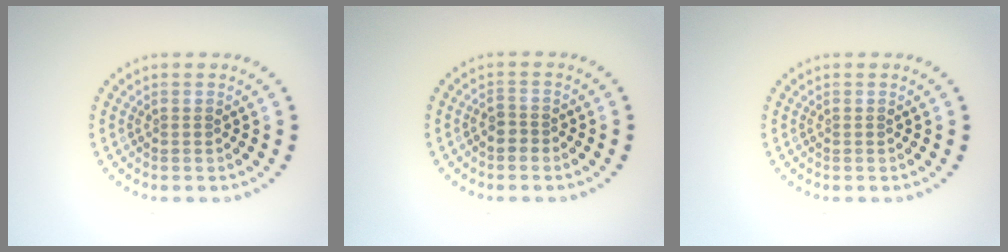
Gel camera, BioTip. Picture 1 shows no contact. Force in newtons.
{"total": 1.1, "press": 0.9, "slide": 0.6}
{"total": 0.0}